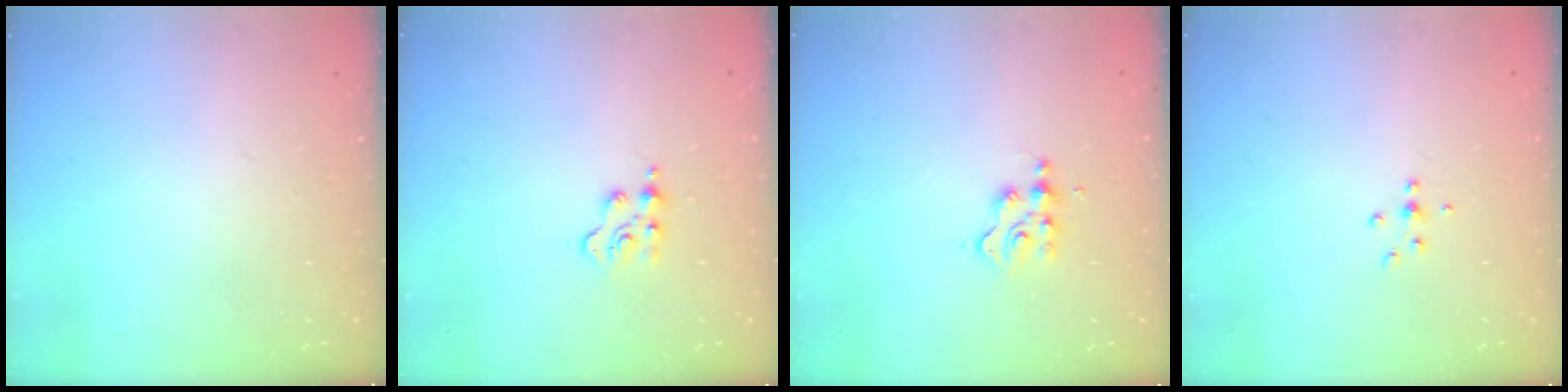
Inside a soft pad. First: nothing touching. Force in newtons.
{"total": 2.9, "press": 2.9, "slide": 0.5}
{"total": 3.0, "press": 3.0, "slide": 0.3}
{"total": 4.9, "press": 4.8, "slide": 1.1}